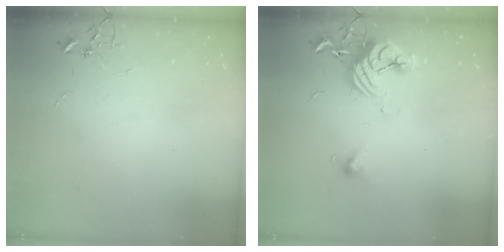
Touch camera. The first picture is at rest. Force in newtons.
{"total": 13.5, "press": 13.5, "slide": 1.3}